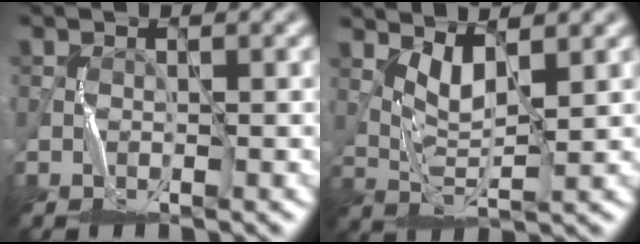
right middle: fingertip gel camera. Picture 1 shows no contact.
{"total": 3.3, "force": [1.9, 0.2, 2.6], "torque": [-0.062, -0.008, 0.044]}